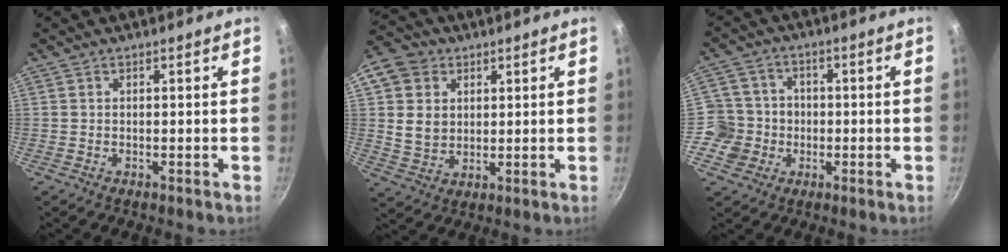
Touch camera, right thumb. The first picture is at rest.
{"total": 11.0, "force": [3.1, 9.2, 5.0], "torque": [-0.068, -0.005, 0.056]}
{"total": 8.0, "force": [-1.7, 7.7, 1.4], "torque": [0.017, 0.024, -0.044]}